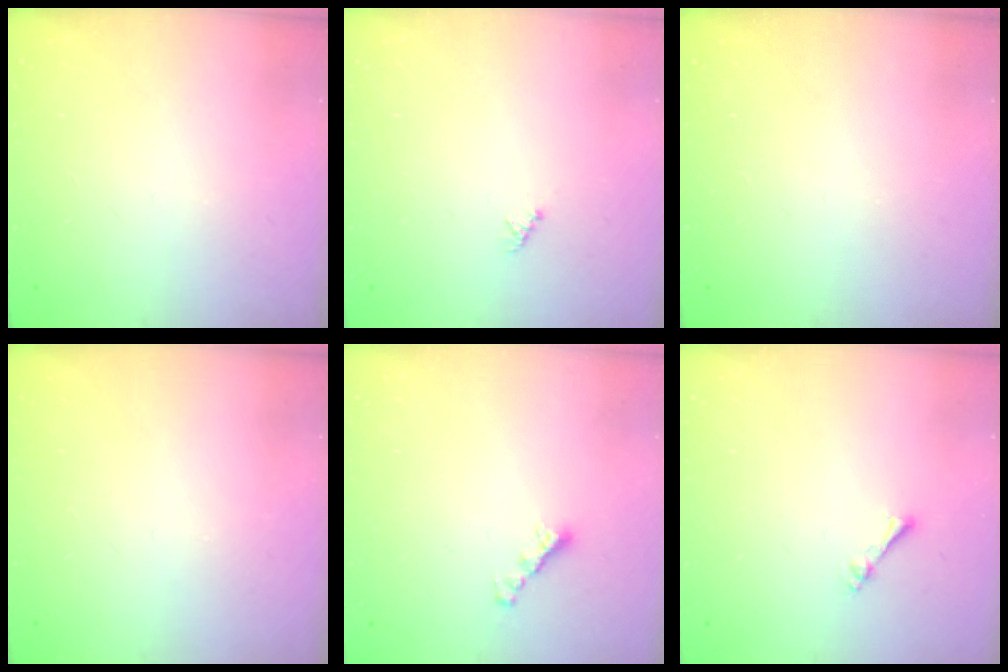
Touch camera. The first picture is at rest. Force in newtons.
{"total": 1.1, "press": 1.1, "slide": 0.3}
{"total": 0.0}
{"total": 0.0}
{"total": 2.5, "press": 2.5, "slide": 0.5}
{"total": 1.1, "press": 1.1, "slide": 0.2}